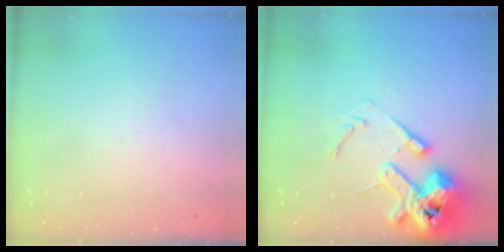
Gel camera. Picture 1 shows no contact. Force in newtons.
{"total": 15.3, "press": 15.2, "slide": 1.9}